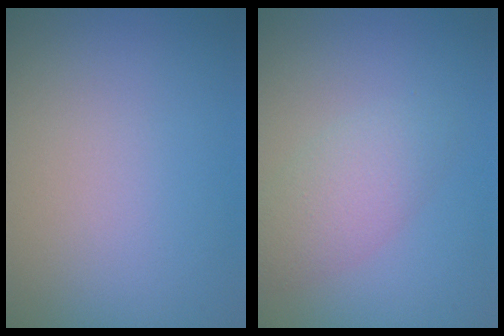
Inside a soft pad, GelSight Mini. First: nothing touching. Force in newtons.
{"total": 3.0, "press": 3.0, "slide": 0.0}